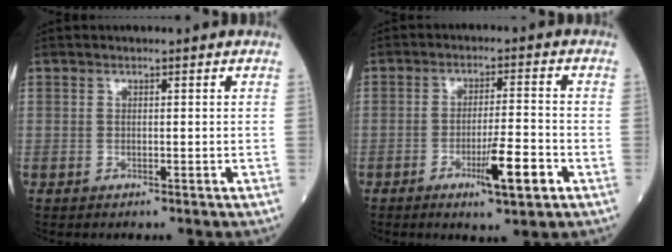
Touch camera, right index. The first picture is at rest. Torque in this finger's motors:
{"motor_torque": [0.80, -0.53, 0.47, 0.11]}